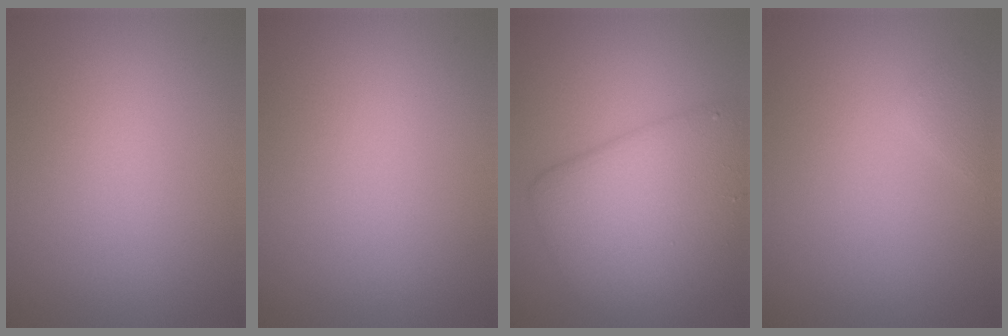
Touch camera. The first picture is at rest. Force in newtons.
{"total": 0.0}
{"total": 7.8, "press": 7.8, "slide": 0.2}
{"total": 0.9, "press": 0.9, "slide": 0.1}